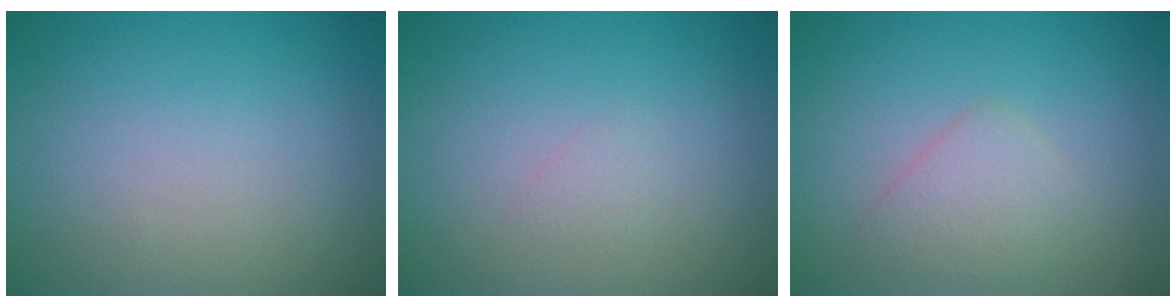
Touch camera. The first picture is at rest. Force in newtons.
{"total": 0.6, "press": 0.6, "slide": 0.1}
{"total": 2.2, "press": 2.2, "slide": 0.1}